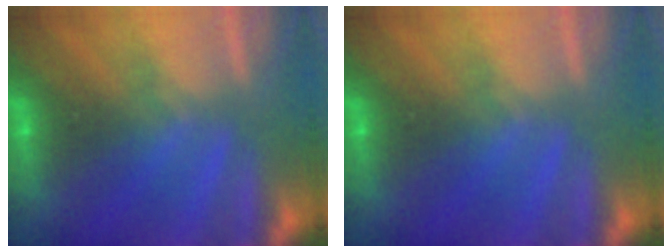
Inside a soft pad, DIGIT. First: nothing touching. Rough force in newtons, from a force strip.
{"total": 0.0}